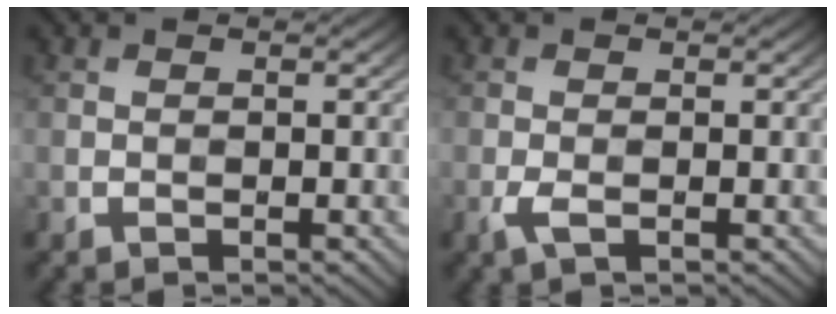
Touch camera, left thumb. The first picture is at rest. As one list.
[{"total": 2.2, "force": [-1.1, 0.7, 1.7], "torque": [-0.043, -0.004, -0.025]}]